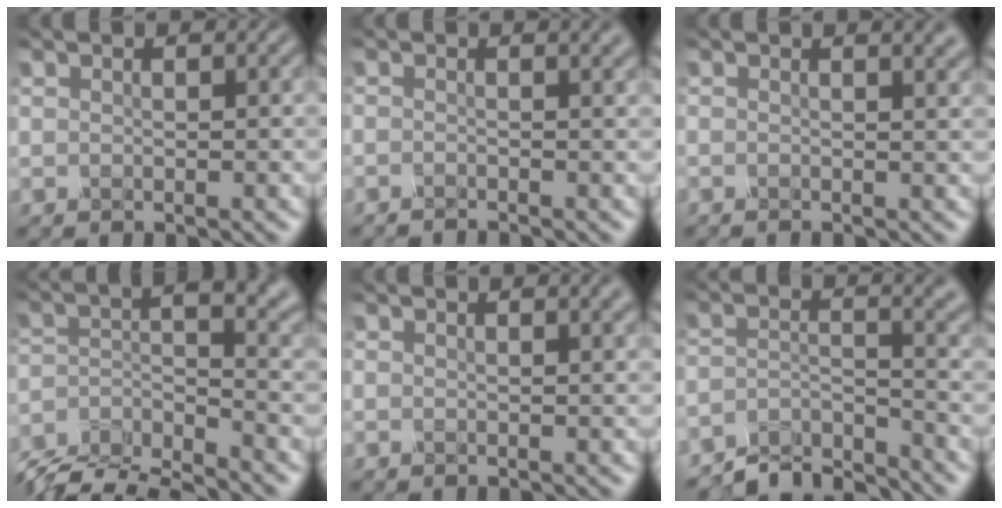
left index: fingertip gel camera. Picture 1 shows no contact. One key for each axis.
{"total": 2.2, "fx": -1.0, "fy": 1.0, "fz": 1.7, "tx": 0.008, "ty": -0.004, "tz": -0.017}
{"total": 4.4, "fx": 1.1, "fy": 2.3, "fz": 3.6, "tx": -0.003, "ty": 0.031, "tz": -0.023}
{"total": 8.3, "fx": -7.1, "fy": 1.9, "fz": 3.8, "tx": -0.056, "ty": -0.009, "tz": -0.140}
{"total": 3.0, "fx": 1.6, "fy": 1.3, "fz": 2.2, "tx": -0.001, "ty": 0.007, "tz": 0.006}
{"total": 4.9, "fx": -4.7, "fy": 0.8, "fz": 1.1, "tx": -0.012, "ty": -0.003, "tz": -0.097}